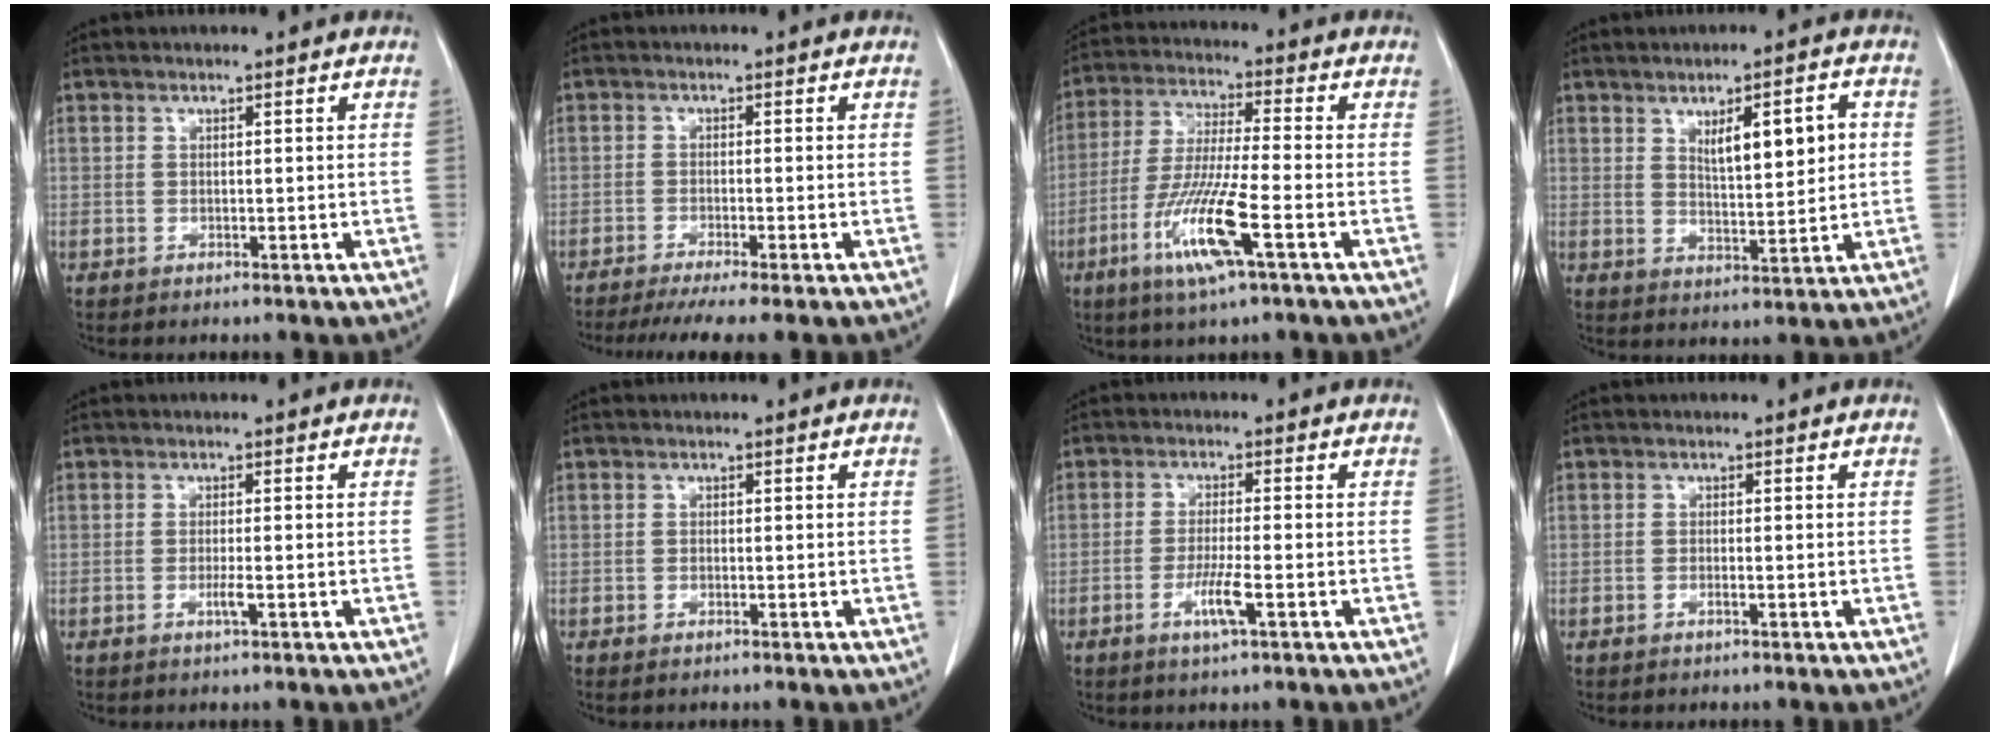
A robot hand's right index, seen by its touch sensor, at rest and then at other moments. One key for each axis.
{"total": 7.4, "fx": -6.0, "fy": -0.5, "fz": 4.3, "tx": -0.053, "ty": -0.016, "tz": -0.092}
{"total": 12.2, "fx": -5.1, "fy": 0.3, "fz": 11.1, "tx": -0.228, "ty": -0.022, "tz": -0.099}
{"total": 7.7, "fx": 2.1, "fy": 2.0, "fz": 7.2, "tx": -0.112, "ty": 0.004, "tz": 0.038}
{"total": 1.6, "fx": -0.6, "fy": -0.1, "fz": 1.5, "tx": -0.031, "ty": -0.004, "tz": -0.011}
{"total": 0.7, "fx": -0.5, "fy": 0.2, "fz": 0.4, "tx": -0.010, "ty": -0.001, "tz": -0.007}
{"total": 4.6, "fx": -1.9, "fy": -0.1, "fz": 4.2, "tx": -0.081, "ty": -0.009, "tz": -0.037}
{"total": 0.7, "fx": -0.4, "fy": 0.0, "fz": 0.6, "tx": -0.014, "ty": 0.000, "tz": -0.006}